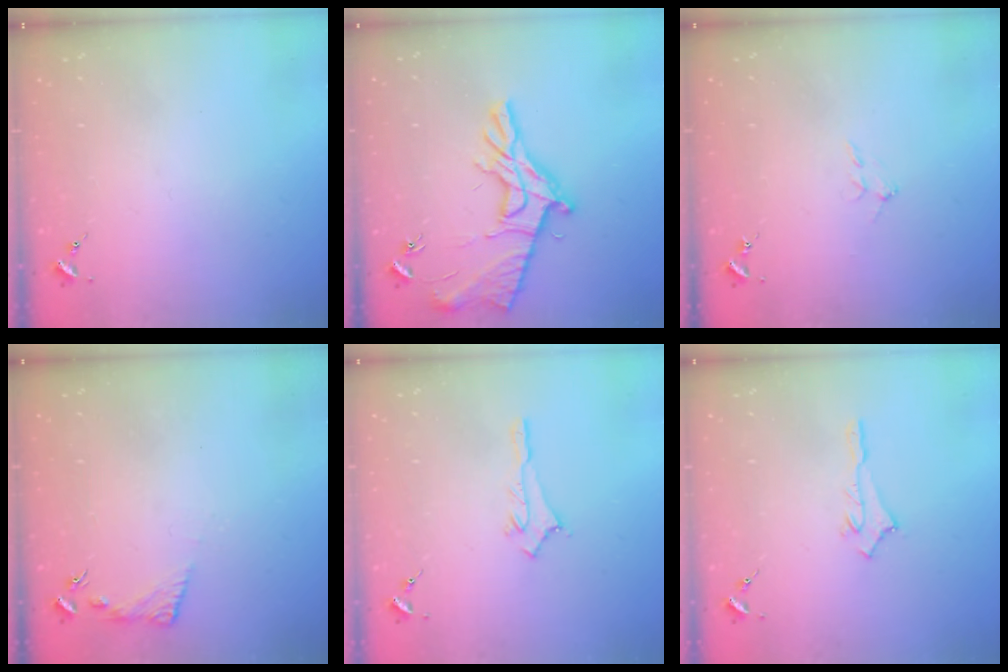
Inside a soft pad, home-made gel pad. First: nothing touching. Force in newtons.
{"total": 15.3, "press": 15.3, "slide": 0.6}
{"total": 5.0, "press": 5.0, "slide": 0.9}
{"total": 6.0, "press": 6.0, "slide": 0.4}
{"total": 2.9, "press": 2.9, "slide": 0.2}
{"total": 2.5, "press": 2.5, "slide": 0.2}